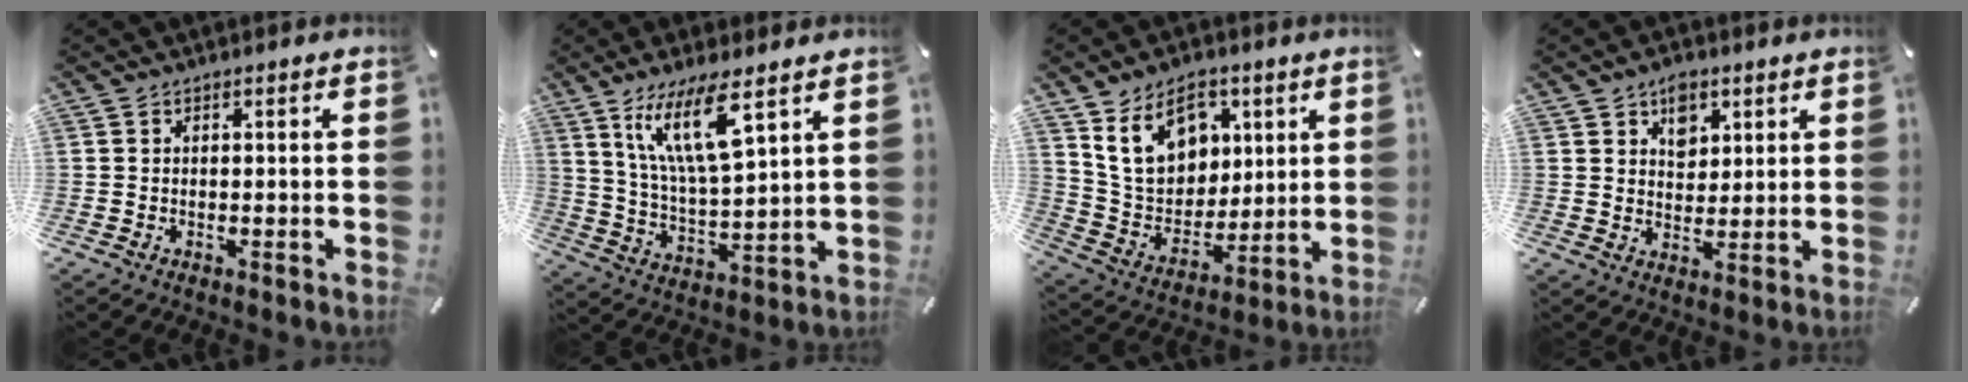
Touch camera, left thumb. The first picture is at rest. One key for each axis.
{"total": 14.0, "fx": 8.7, "fy": 3.5, "fz": 10.4, "tx": -0.221, "ty": -0.026, "tz": 0.149}
{"total": 15.3, "fx": 7.4, "fy": 11.3, "fz": 7.2, "tx": -0.134, "ty": -0.025, "tz": 0.144}
{"total": 5.5, "fx": 3.1, "fy": 4.1, "fz": 2.1, "tx": -0.014, "ty": -0.014, "tz": 0.050}